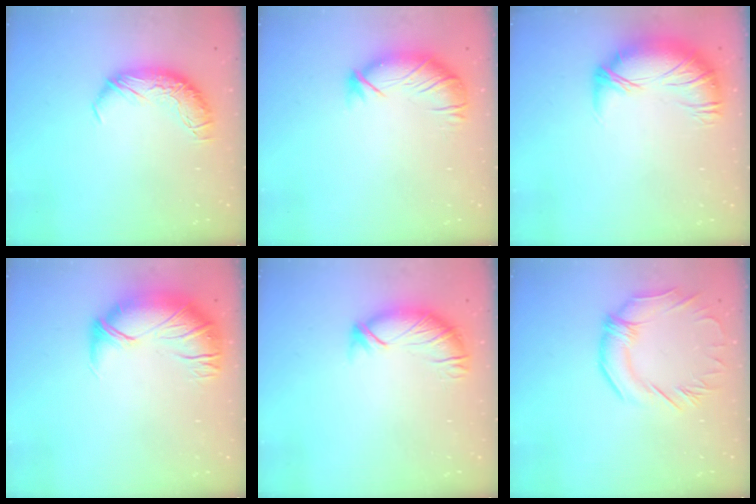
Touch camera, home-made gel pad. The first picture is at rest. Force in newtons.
{"total": 3.0, "press": 2.6, "slide": 1.5}
{"total": 2.7, "press": 1.5, "slide": 2.3}
{"total": 2.7, "press": 0.8, "slide": 2.6}
{"total": 3.0, "press": 2.9, "slide": 0.8}
{"total": 2.6, "press": 2.2, "slide": 1.4}